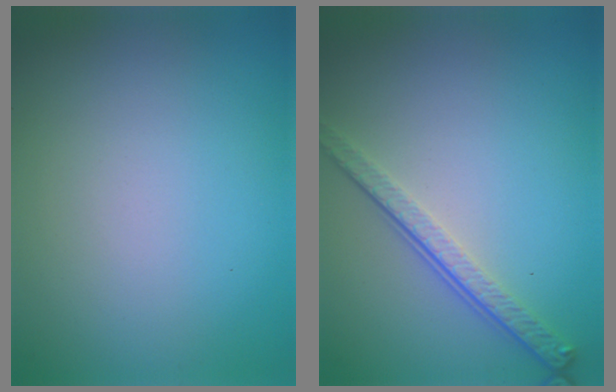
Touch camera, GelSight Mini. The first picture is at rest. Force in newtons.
{"total": 3.9, "press": 2.8, "slide": 2.7}